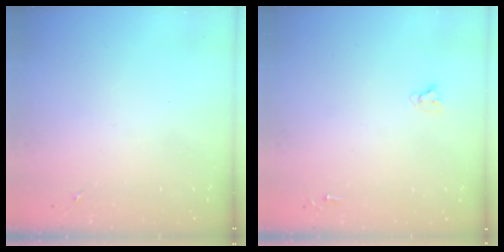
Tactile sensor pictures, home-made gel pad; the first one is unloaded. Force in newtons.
{"total": 2.7, "press": 2.7, "slide": 0.2}